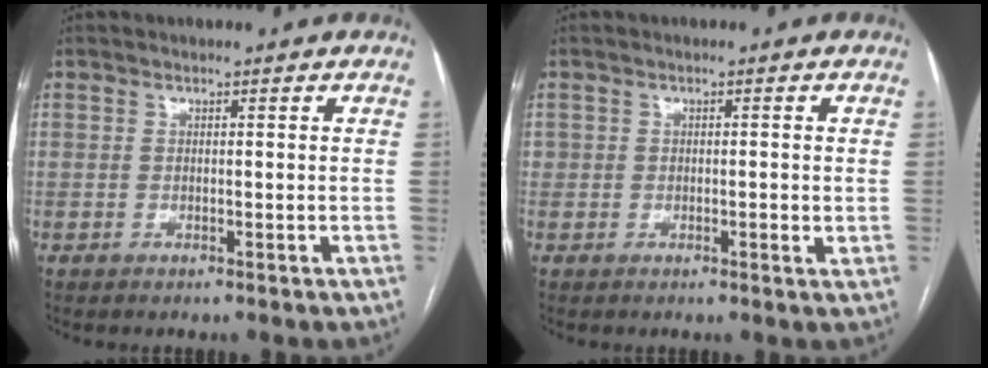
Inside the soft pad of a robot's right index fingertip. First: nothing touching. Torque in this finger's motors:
{"motor_torque": [-0.26, 0.31, 0.04, 0.01]}